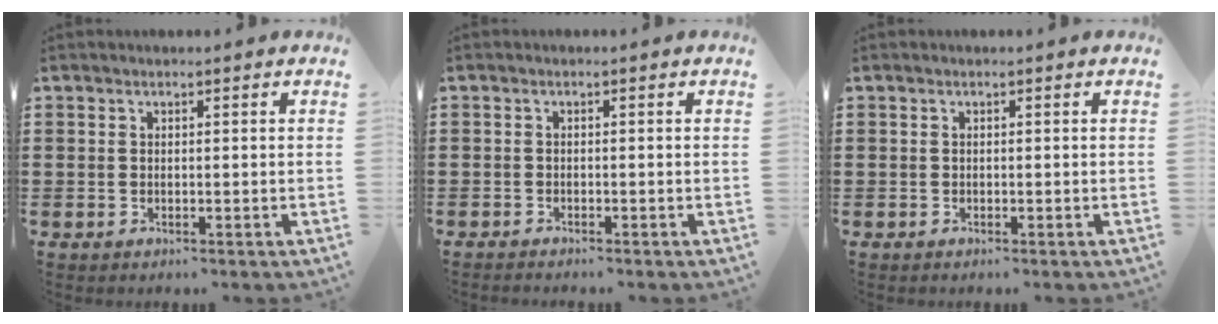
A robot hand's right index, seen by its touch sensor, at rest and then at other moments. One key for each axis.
{"total": 0.8, "fx": -0.8, "fy": 0.0, "fz": 0.0, "tx": 0.000, "ty": -0.001, "tz": -0.017}
{"total": 0.0}